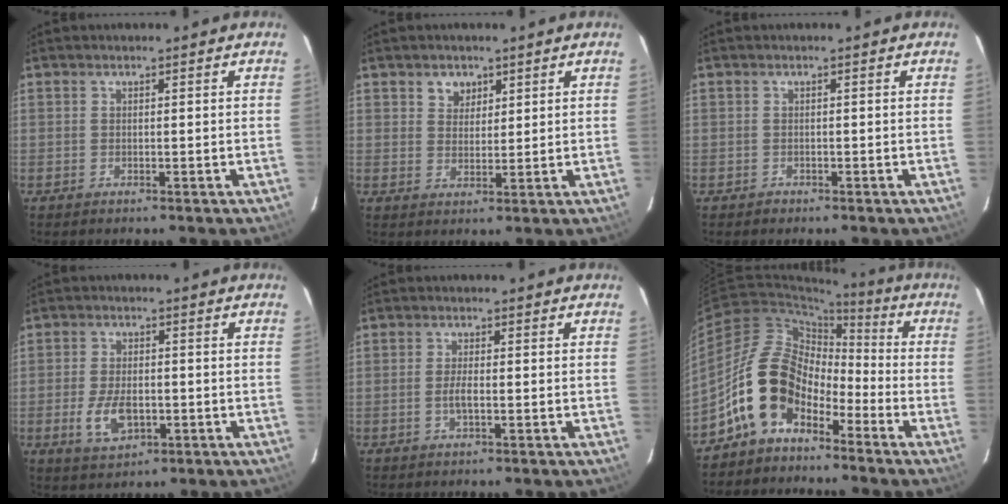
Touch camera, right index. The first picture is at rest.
{"total": 3.5, "force": [2.0, 2.7, 0.9], "torque": [-0.005, 0.008, 0.036]}
{"total": 0.9, "force": [-0.6, 0.7, -0.1], "torque": [0.003, 0.004, -0.009]}
{"total": 7.5, "force": [-2.3, 4.2, 5.7], "torque": [-0.122, -0.006, -0.034]}
{"total": 2.2, "force": [-0.7, 0.4, 2.1], "torque": [-0.043, 0.001, -0.013]}
{"total": 12.6, "force": [-7.0, 8.1, 6.6], "torque": [-0.118, 0.022, -0.131]}